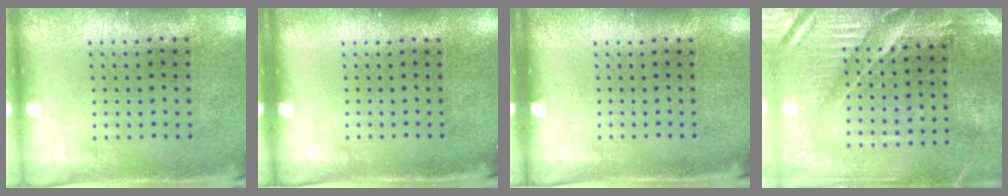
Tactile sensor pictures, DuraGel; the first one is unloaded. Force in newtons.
{"total": 0.0}
{"total": 0.0}
{"total": 4.4, "press": 3.9, "slide": 1.9}